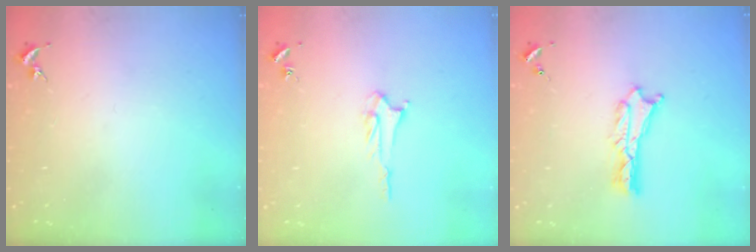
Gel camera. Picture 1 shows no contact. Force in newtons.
{"total": 2.6, "press": 2.6, "slide": 0.3}
{"total": 1.8, "press": 1.7, "slide": 0.2}